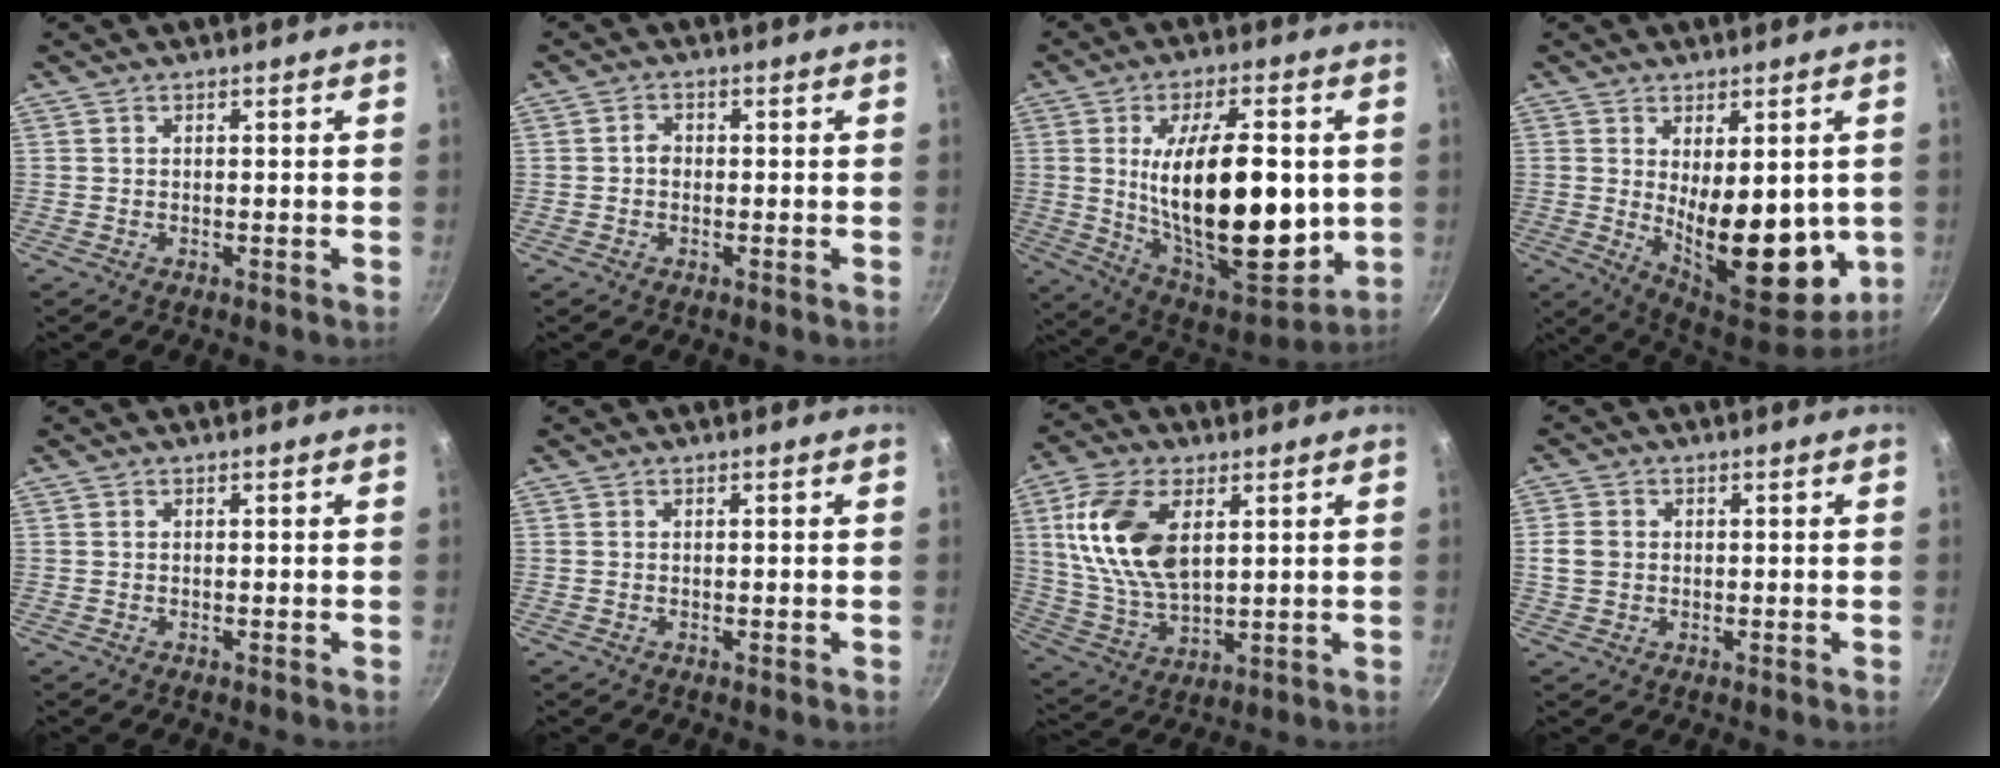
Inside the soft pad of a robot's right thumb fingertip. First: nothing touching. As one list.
[{"total": 1.6, "force": [-0.2, 1.4, 0.9], "torque": [-0.011, 0.009, -0.006]}, {"total": 26.1, "force": [0.9, 11.9, 23.2], "torque": [-0.352, -0.026, 0.025]}, {"total": 18.4, "force": [-1.1, 8.7, 16.1], "torque": [-0.195, -0.038, 0.005]}, {"total": 0.0}, {"total": 0.0}, {"total": 16.2, "force": [4.5, 9.0, 12.7], "torque": [-0.233, -0.011, 0.095]}, {"total": 3.8, "force": [0.1, 3.2, 2.0], "torque": [-0.031, 0.004, 0.000]}]